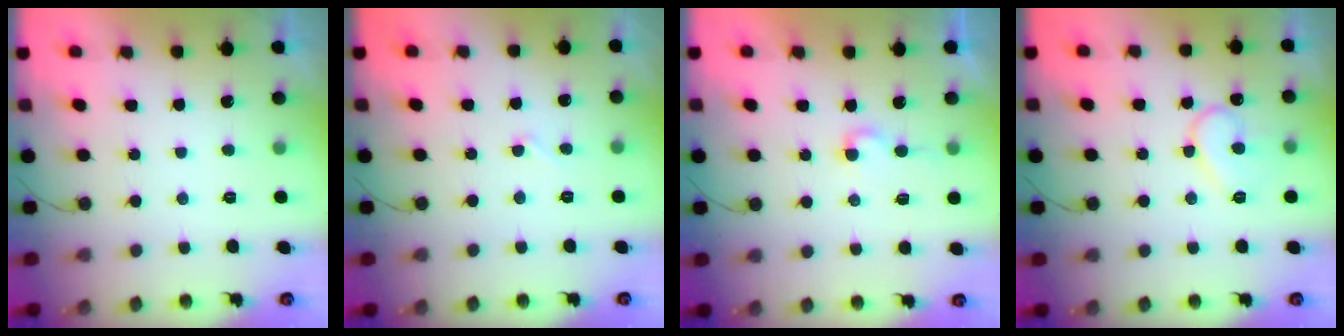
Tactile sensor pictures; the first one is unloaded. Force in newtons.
{"total": 2.8, "press": 2.8, "slide": 0.2}
{"total": 3.6, "press": 3.6, "slide": 0.3}
{"total": 10.3, "press": 10.2, "slide": 1.1}